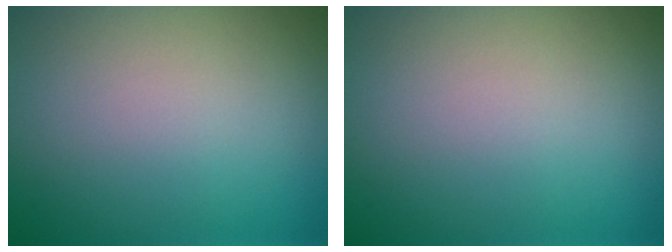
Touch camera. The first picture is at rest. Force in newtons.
{"total": 0.0}